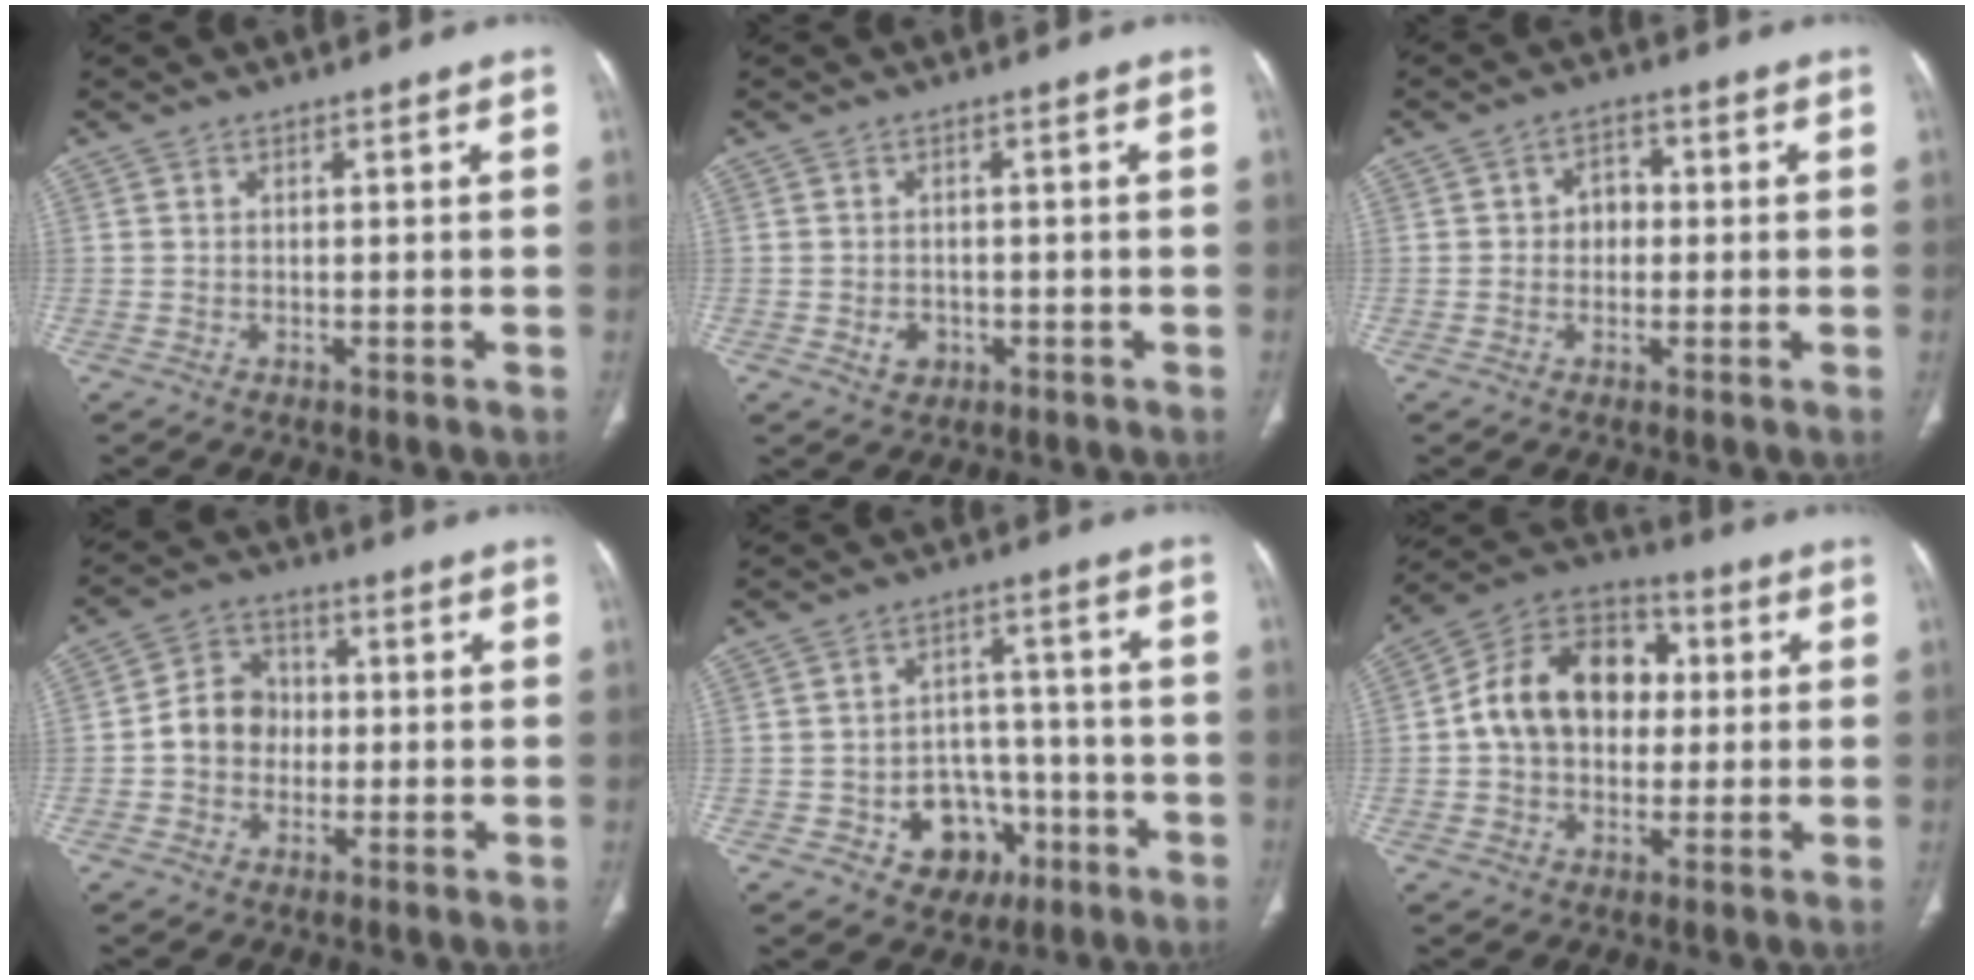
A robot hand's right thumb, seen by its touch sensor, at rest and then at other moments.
{"total": 2.6, "force": [-0.8, 2.2, 1.2], "torque": [-0.010, 0.003, -0.004]}
{"total": 4.0, "force": [0.1, 3.3, 2.3], "torque": [-0.013, 0.011, -0.005]}
{"total": 8.0, "force": [-0.7, 6.9, 3.9], "torque": [-0.043, 0.025, -0.025]}
{"total": 10.7, "force": [-4.6, 8.4, 4.7], "torque": [-0.022, 0.044, -0.058]}
{"total": 16.5, "force": [1.2, 12.2, 11.0], "torque": [-0.151, 0.032, 0.011]}